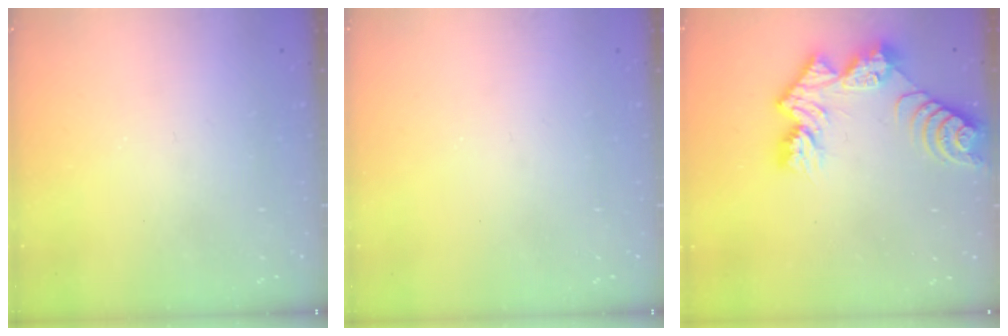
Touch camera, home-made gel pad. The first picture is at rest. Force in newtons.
{"total": 0.0}
{"total": 11.0, "press": 11.0, "slide": 0.8}